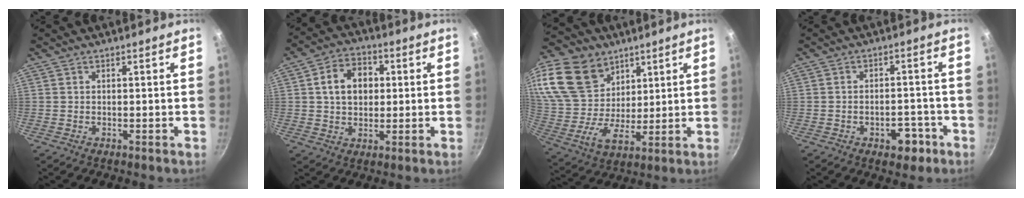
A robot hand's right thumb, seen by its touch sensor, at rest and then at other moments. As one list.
[{"total": 9.4, "force": [1.5, 7.1, 5.9], "torque": [-0.073, 0.013, 0.018]}, {"total": 23.8, "force": [12.8, 16.5, 11.4], "torque": [-0.239, -0.032, 0.245]}, {"total": 5.9, "force": [-3.0, 3.4, 3.8], "torque": [-0.029, 0.020, -0.035]}]